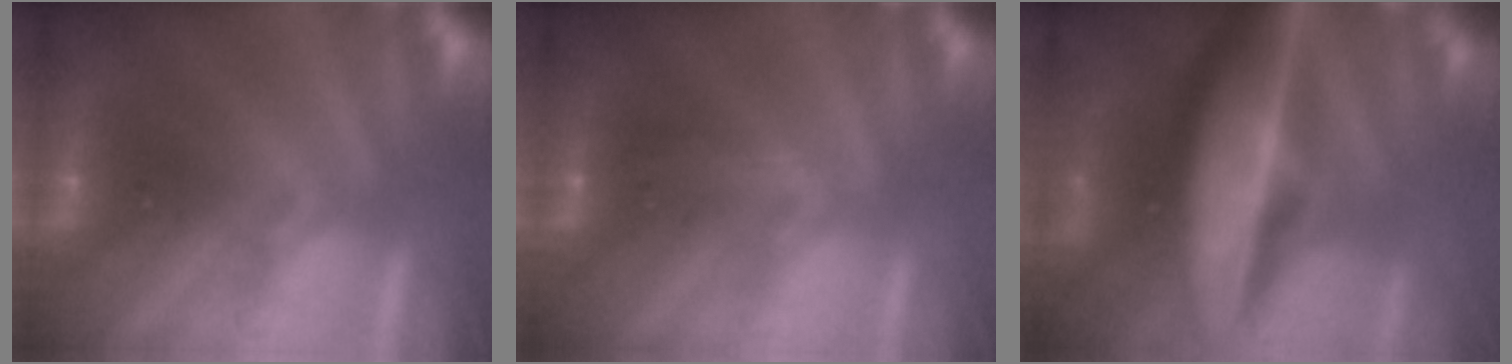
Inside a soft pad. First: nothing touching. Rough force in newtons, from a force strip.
{"total": 2.9}
{"total": 12.7}